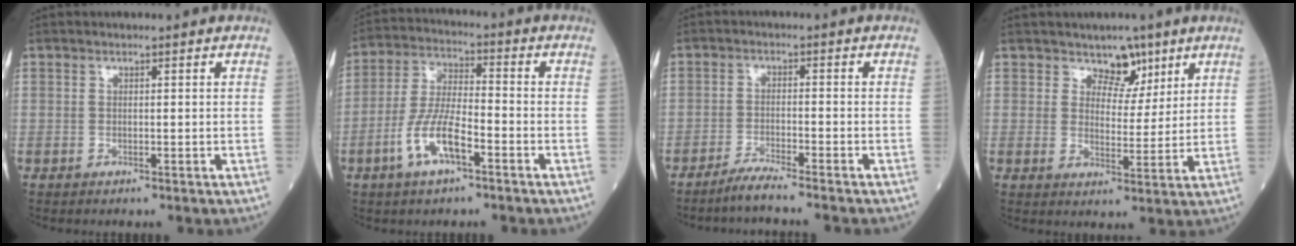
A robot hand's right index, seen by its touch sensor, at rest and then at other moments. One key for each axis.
{"total": 8.9, "fx": -4.2, "fy": 2.3, "fz": 7.6, "tx": -0.158, "ty": 0.001, "tz": -0.080}
{"total": 4.5, "fx": -3.9, "fy": -0.9, "fz": 2.0, "tx": -0.039, "ty": -0.012, "tz": -0.071}
{"total": 4.6, "fx": 3.3, "fy": 2.8, "fz": 1.6, "tx": -0.011, "ty": -0.003, "tz": 0.053}